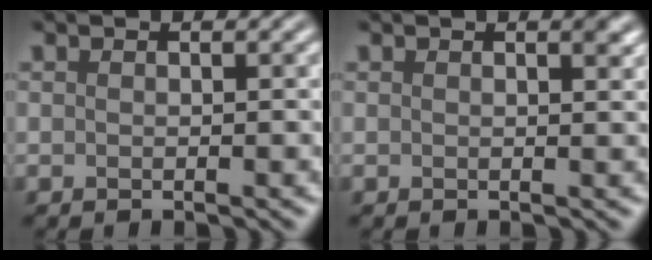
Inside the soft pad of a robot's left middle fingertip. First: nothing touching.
{"total": 1.1, "force": [0.7, 0.3, 0.8], "torque": [-0.009, 0.001, 0.010]}